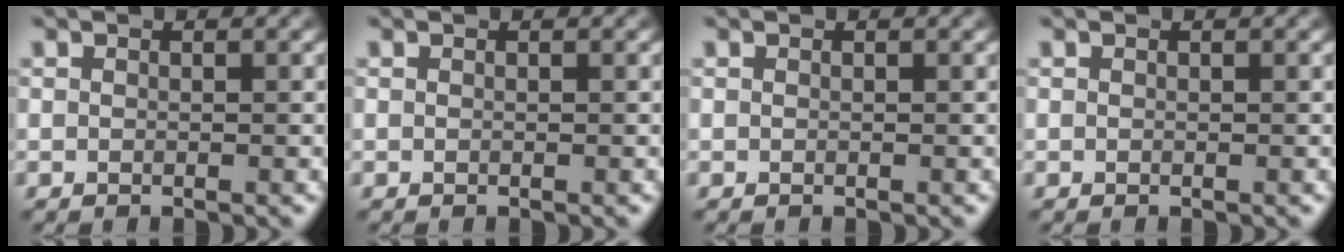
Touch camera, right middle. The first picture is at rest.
{"total": 0.0}
{"total": 0.0}
{"total": 0.0}